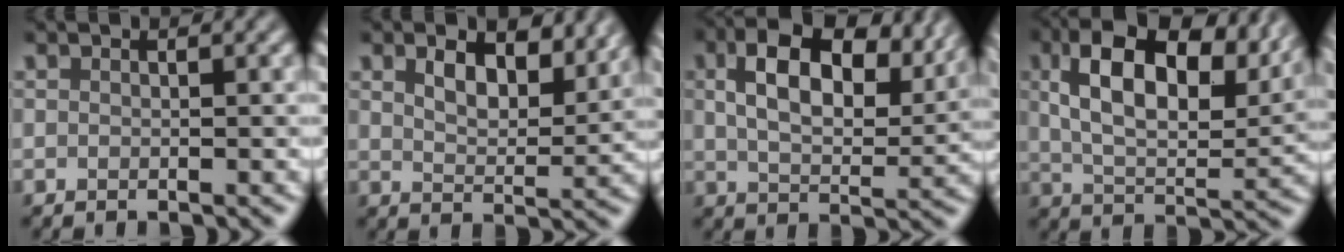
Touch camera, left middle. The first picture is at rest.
{"total": 5.0, "force": [2.9, 2.4, 3.3], "torque": [-0.060, -0.002, 0.041]}
{"total": 9.6, "force": [4.0, 5.0, 7.1], "torque": [-0.122, 0.007, 0.069]}
{"total": 11.9, "force": [5.5, 5.5, 9.0], "torque": [-0.149, 0.009, 0.094]}